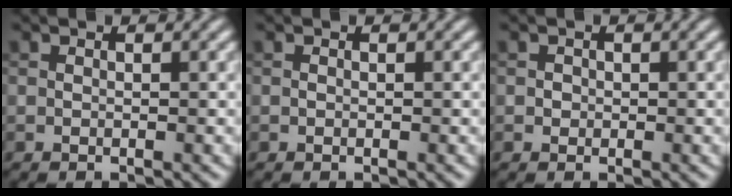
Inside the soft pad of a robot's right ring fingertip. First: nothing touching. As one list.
[{"total": 0.0}, {"total": 0.7, "force": [0.0, 0.6, 0.1], "torque": [0.002, -0.003, -0.001]}]